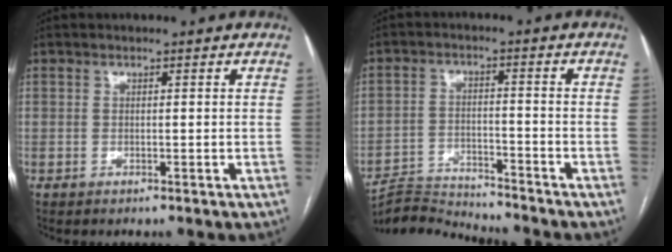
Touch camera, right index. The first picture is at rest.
{"total": 8.1, "force": [-8.0, -0.8, -0.7], "torque": [0.002, 0.003, -0.141]}